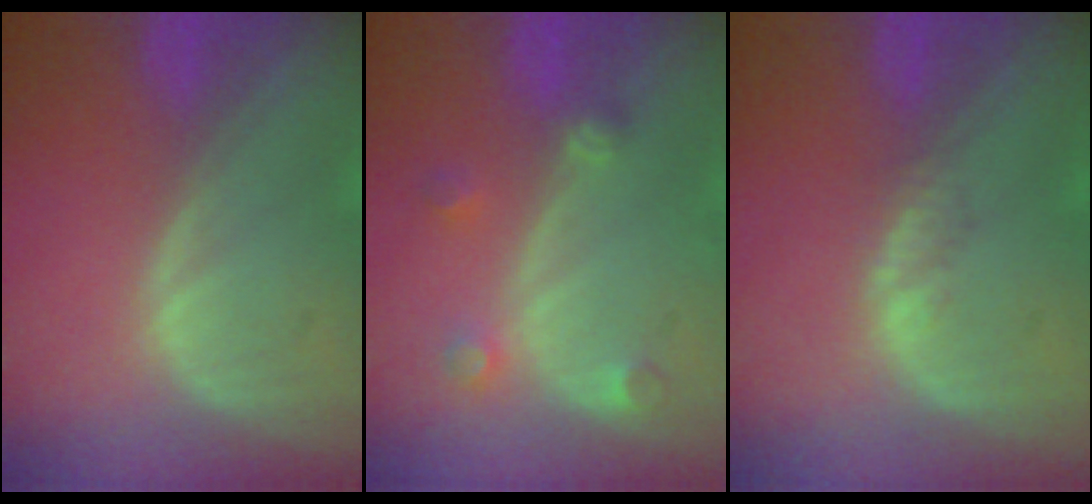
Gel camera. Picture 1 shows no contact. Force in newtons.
{"total": 2.6, "press": 2.6, "slide": 0.2}
{"total": 1.1, "press": 0.9, "slide": 0.7}